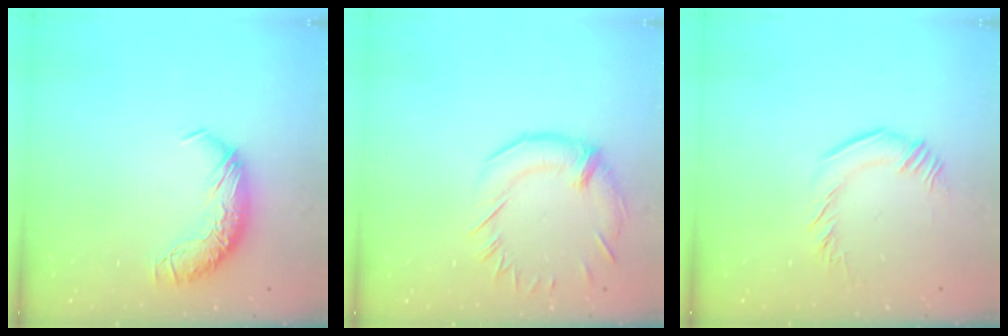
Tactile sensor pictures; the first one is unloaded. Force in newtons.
{"total": 0.8, "press": 0.4, "slide": 0.7}
{"total": 0.9, "press": 0.6, "slide": 0.7}